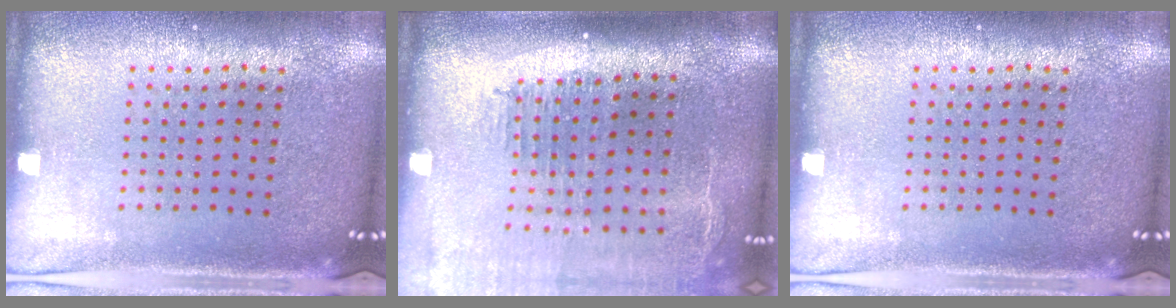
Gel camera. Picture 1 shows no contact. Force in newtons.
{"total": 2.5, "press": 2.0, "slide": 1.5}
{"total": 0.0}